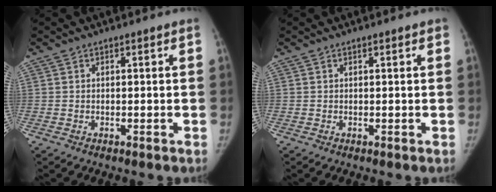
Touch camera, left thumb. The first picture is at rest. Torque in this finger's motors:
{"motor_torque": [0.13, -0.04, 0.13, -0.01, 0.00]}